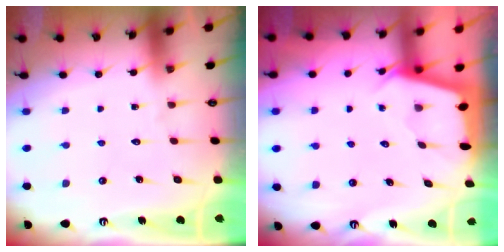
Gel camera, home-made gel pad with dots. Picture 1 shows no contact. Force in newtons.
{"total": 2.1, "press": 2.1, "slide": 0.3}